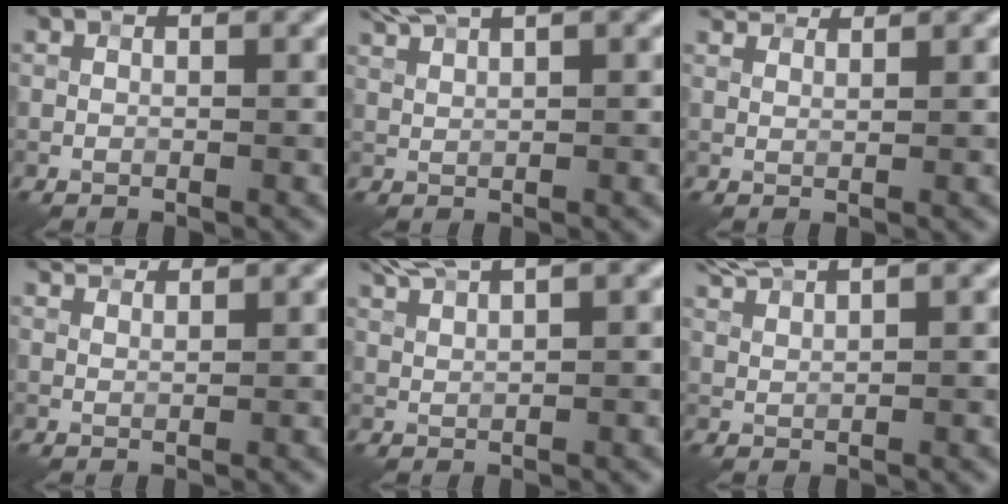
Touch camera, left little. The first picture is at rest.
{"total": 3.0, "force": [2.4, 0.4, 1.7], "torque": [-0.036, 0.005, 0.048]}
{"total": 3.7, "force": [3.2, 1.0, 1.4], "torque": [-0.036, -0.002, 0.058]}
{"total": 2.8, "force": [2.5, 0.6, 1.1], "torque": [-0.025, -0.004, 0.043]}
{"total": 3.5, "force": [2.7, 0.5, 2.1], "torque": [-0.043, 0.006, 0.051]}
{"total": 3.0, "force": [2.6, 0.3, 1.5], "torque": [-0.033, 0.006, 0.053]}